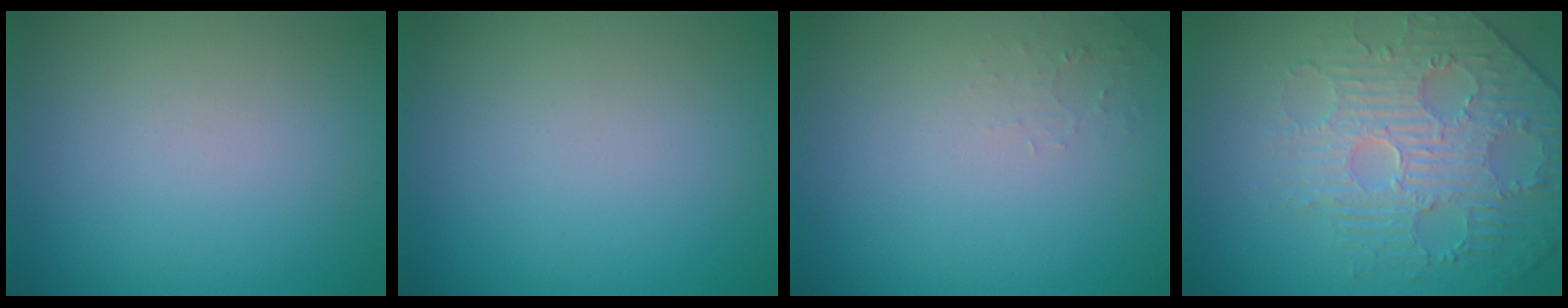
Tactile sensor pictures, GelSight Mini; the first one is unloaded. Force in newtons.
{"total": 0.0}
{"total": 0.9, "press": 0.9, "slide": 0.2}
{"total": 4.4, "press": 4.3, "slide": 1.2}